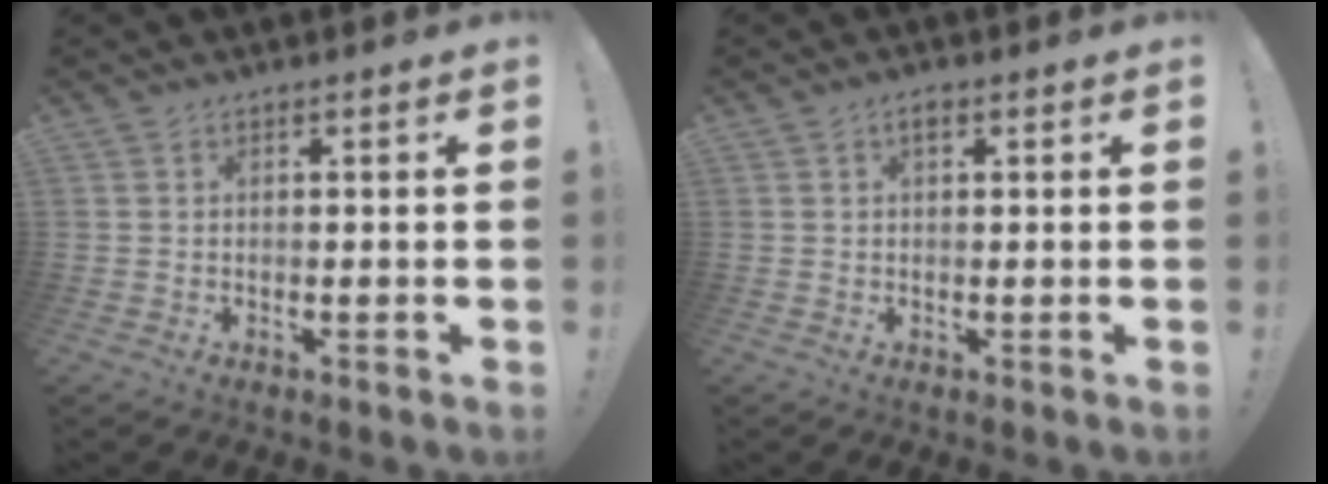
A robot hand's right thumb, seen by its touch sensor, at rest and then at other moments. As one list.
[{"total": 1.5, "force": [0.7, 0.7, 1.1], "torque": [-0.017, 0.001, 0.011]}]